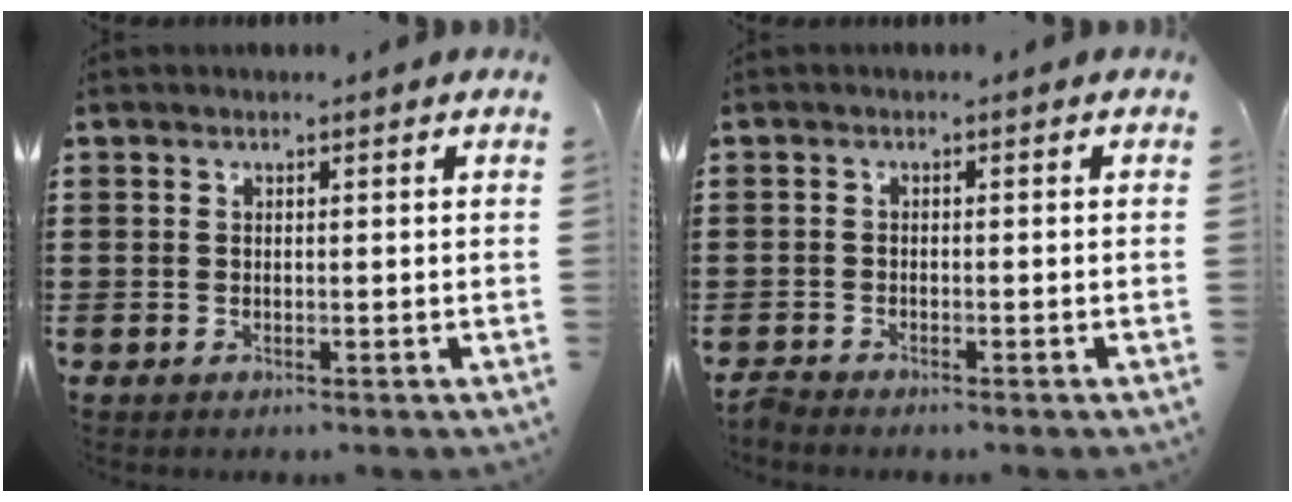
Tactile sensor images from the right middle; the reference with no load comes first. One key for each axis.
{"total": 1.2, "fx": -1.2, "fy": 0.0, "fz": 0.2, "tx": -0.008, "ty": -0.002, "tz": -0.023}